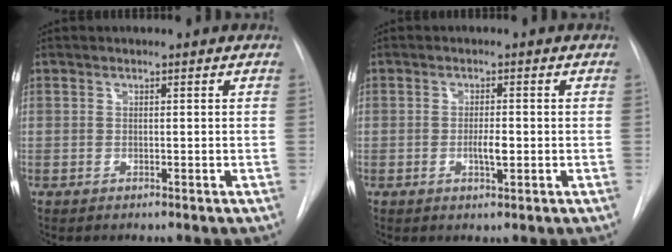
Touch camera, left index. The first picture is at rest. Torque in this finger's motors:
{"motor_torque": [0.52, 0.22, 0.11, 0.02]}